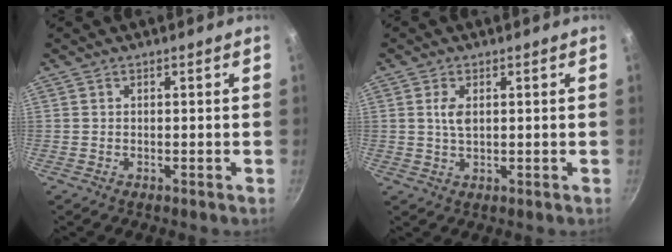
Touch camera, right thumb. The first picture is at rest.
{"total": 3.1, "force": [0.7, 1.7, 2.5], "torque": [-0.045, -0.003, 0.014]}